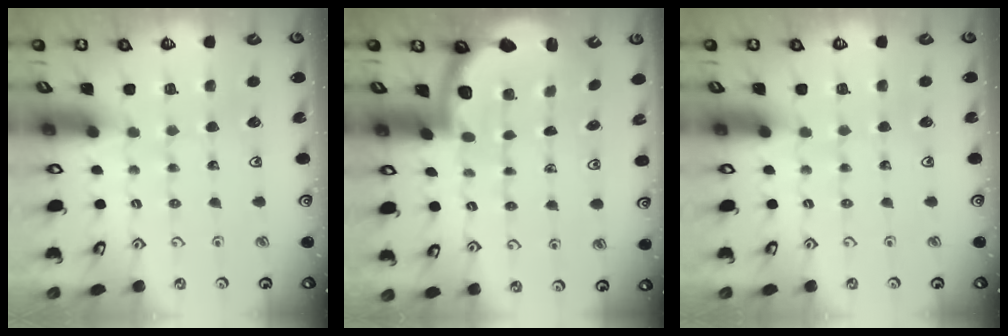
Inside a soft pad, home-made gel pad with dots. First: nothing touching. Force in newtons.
{"total": 2.5, "press": 2.4, "slide": 0.7}
{"total": 0.0}